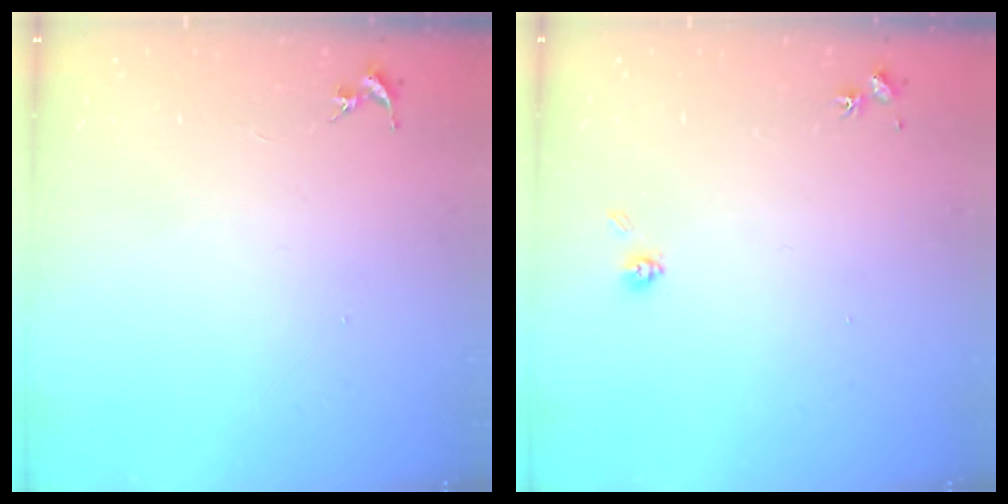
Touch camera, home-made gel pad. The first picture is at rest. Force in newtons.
{"total": 4.6, "press": 4.4, "slide": 1.2}